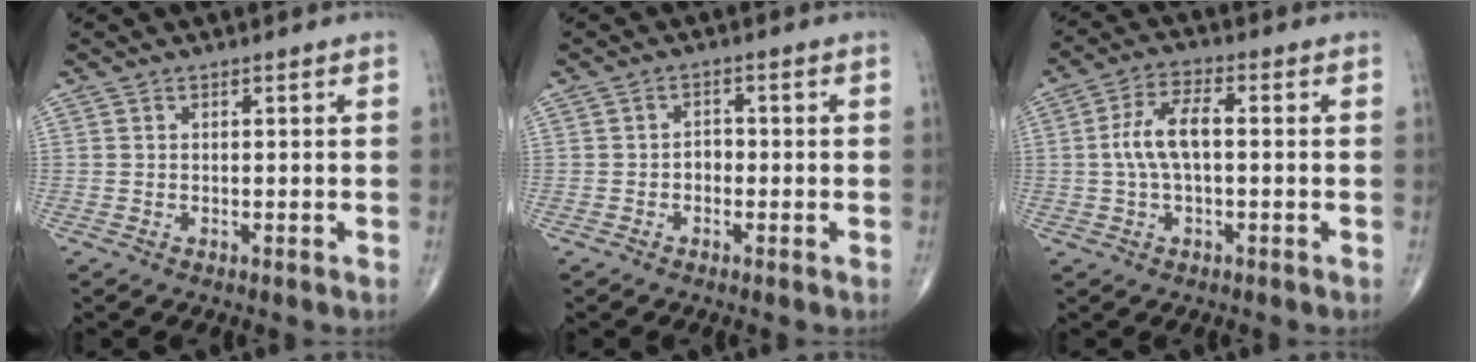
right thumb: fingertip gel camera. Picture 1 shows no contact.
{"total": 1.9, "force": [-0.7, 1.4, 1.1], "torque": [-0.003, 0.007, -0.017]}
{"total": 7.6, "force": [0.1, 3.4, 6.8], "torque": [-0.144, 0.022, -0.004]}